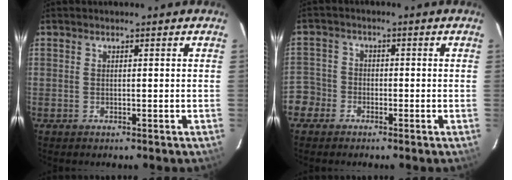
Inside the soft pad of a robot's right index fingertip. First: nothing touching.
{"total": 5.0, "force": [-2.8, 4.1, 0.2], "torque": [0.000, 0.025, -0.062]}